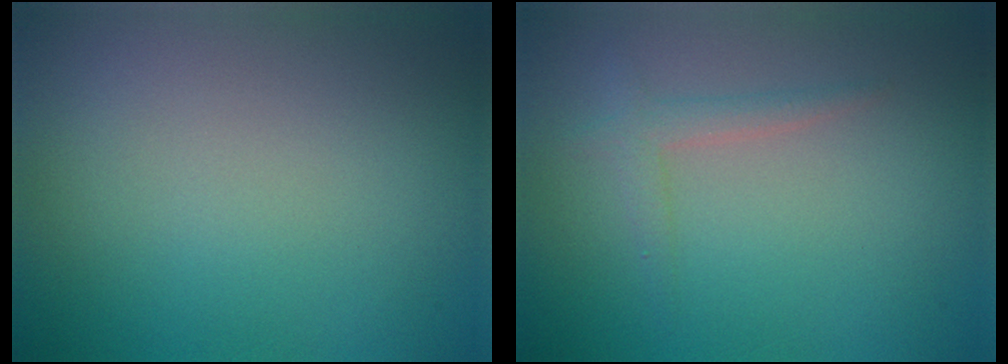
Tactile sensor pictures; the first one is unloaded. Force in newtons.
{"total": 1.6, "press": 1.5, "slide": 0.1}